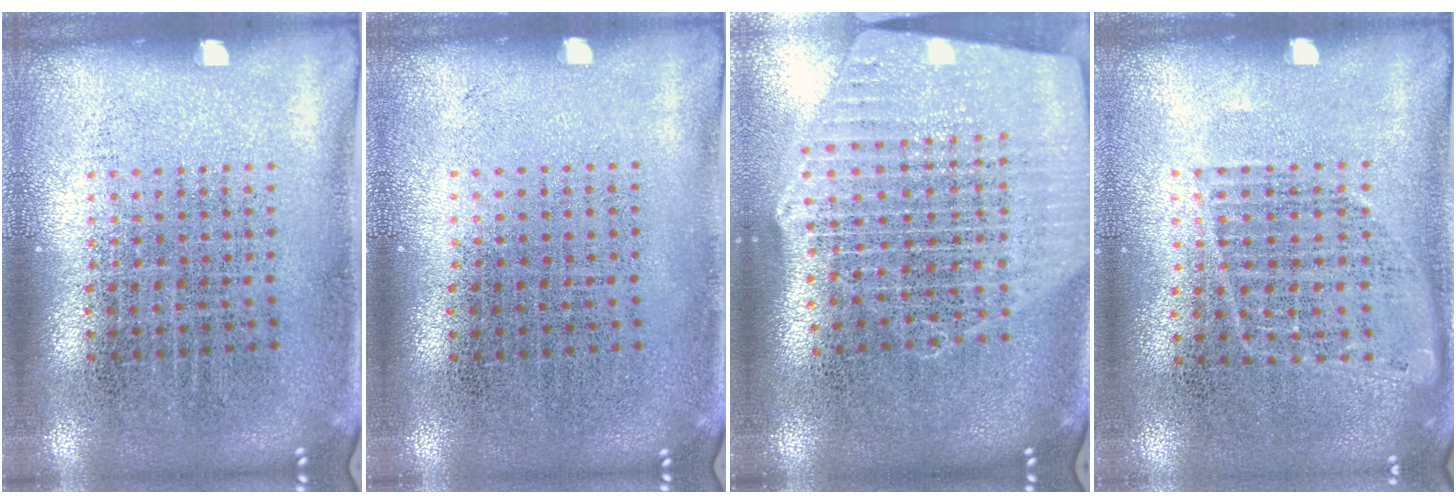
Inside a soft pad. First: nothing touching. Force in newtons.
{"total": 0.0}
{"total": 2.7, "press": 2.3, "slide": 1.4}
{"total": 0.9, "press": 0.8, "slide": 0.2}